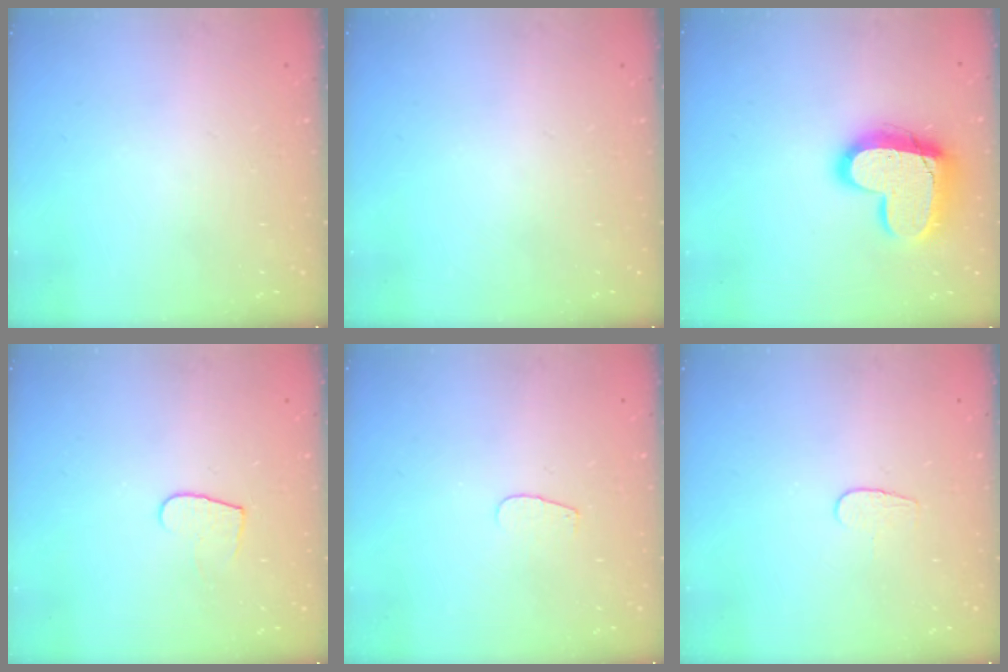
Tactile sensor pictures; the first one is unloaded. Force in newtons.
{"total": 0.0}
{"total": 18.2, "press": 18.2, "slide": 1.4}
{"total": 6.0, "press": 6.0, "slide": 0.5}
{"total": 3.7, "press": 3.7, "slide": 0.4}
{"total": 3.7, "press": 3.7, "slide": 0.3}